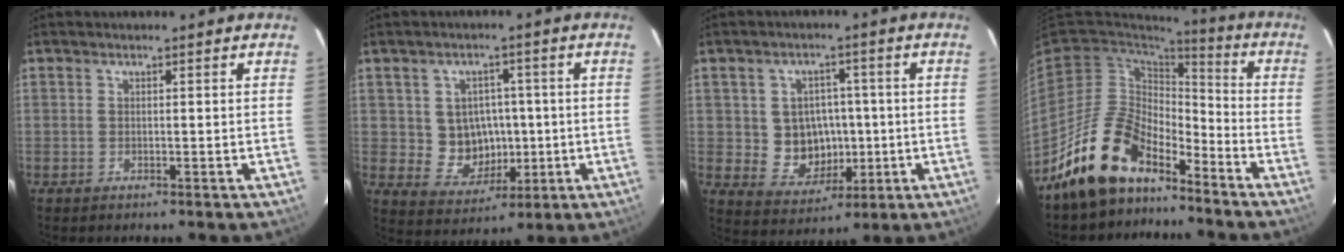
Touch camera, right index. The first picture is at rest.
{"total": 8.2, "force": [0.0, 7.8, 2.7], "torque": [-0.060, 0.009, 0.019]}
{"total": 8.9, "force": [-0.4, 8.2, 3.2], "torque": [-0.074, 0.009, 0.014]}
{"total": 15.1, "force": [-11.5, 6.8, 7.0], "torque": [-0.146, 0.017, -0.208]}